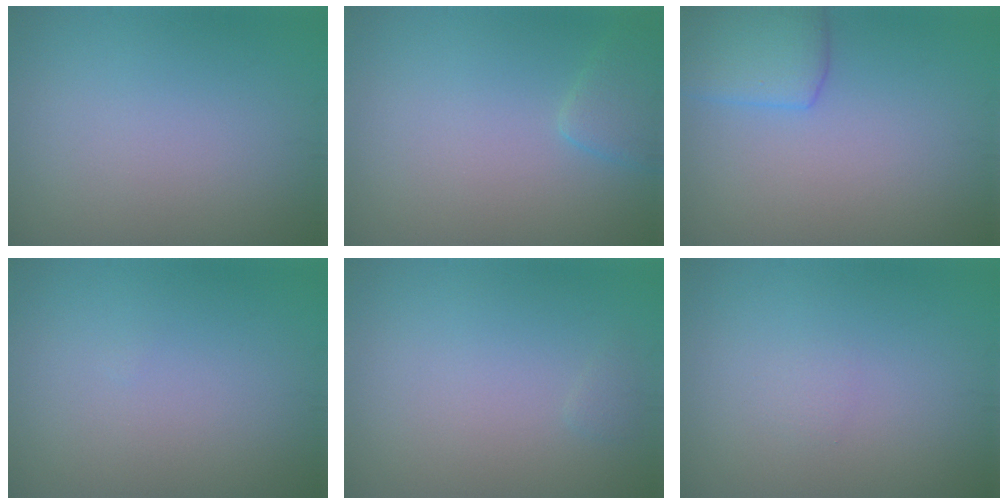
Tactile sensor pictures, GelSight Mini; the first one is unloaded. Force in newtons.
{"total": 1.9, "press": 1.9, "slide": 0.1}
{"total": 3.9, "press": 3.9, "slide": 0.3}
{"total": 0.0}
{"total": 0.5, "press": 0.5, "slide": 0.1}
{"total": 0.5, "press": 0.5, "slide": 0.1}